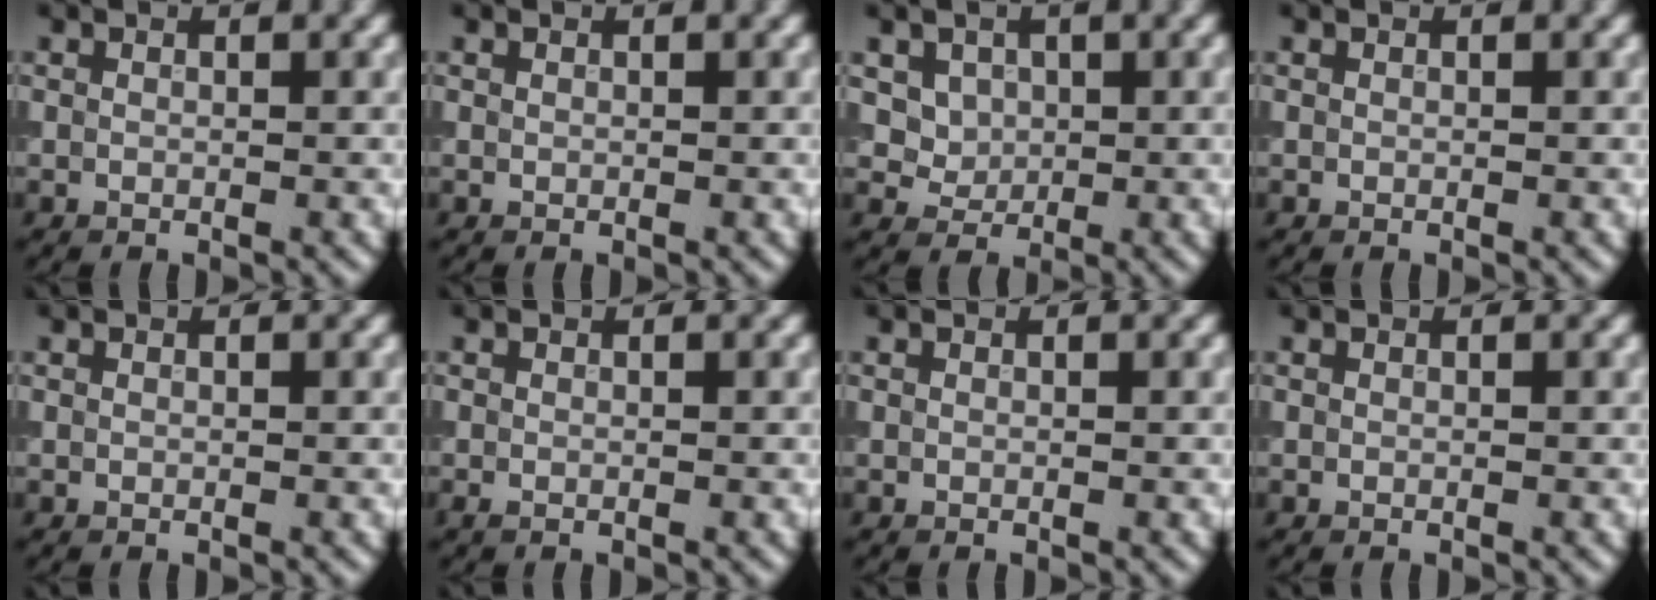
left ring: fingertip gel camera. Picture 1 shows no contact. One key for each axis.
{"total": 0.0}
{"total": 4.2, "fx": 1.9, "fy": 3.4, "fz": 1.5, "tx": -0.037, "ty": -0.001, "tz": 0.039}
{"total": 0.0}
{"total": 0.0}
{"total": 0.6, "fx": -0.3, "fy": 0.3, "fz": 0.4, "tx": -0.010, "ty": -0.001, "tz": -0.007}
{"total": 0.0}
{"total": 0.0}